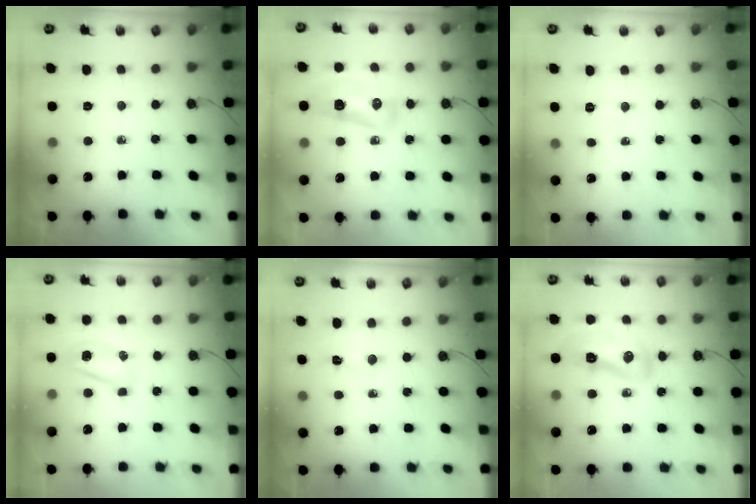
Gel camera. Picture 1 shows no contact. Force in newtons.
{"total": 10.1, "press": 10.0, "slide": 1.6}
{"total": 4.9, "press": 3.1, "slide": 3.8}
{"total": 6.7, "press": 6.6, "slide": 0.7}
{"total": 2.8, "press": 2.7, "slide": 0.7}
{"total": 11.8, "press": 11.7, "slide": 1.2}